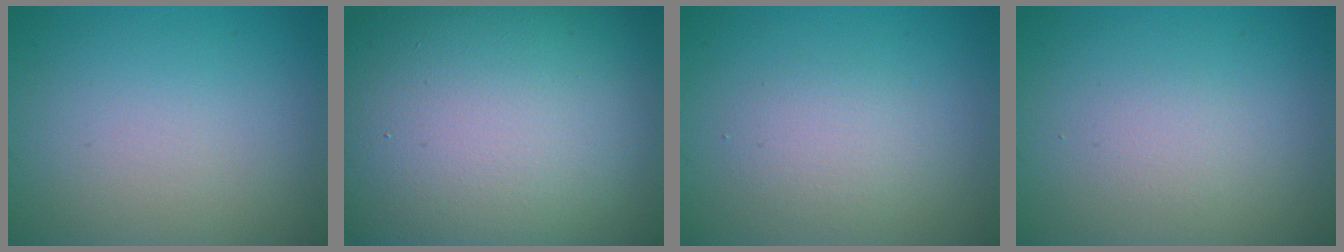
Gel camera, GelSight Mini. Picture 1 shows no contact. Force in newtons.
{"total": 23.9, "press": 23.9, "slide": 1.2}
{"total": 2.0, "press": 2.0, "slide": 0.2}
{"total": 1.2, "press": 1.2, "slide": 0.1}